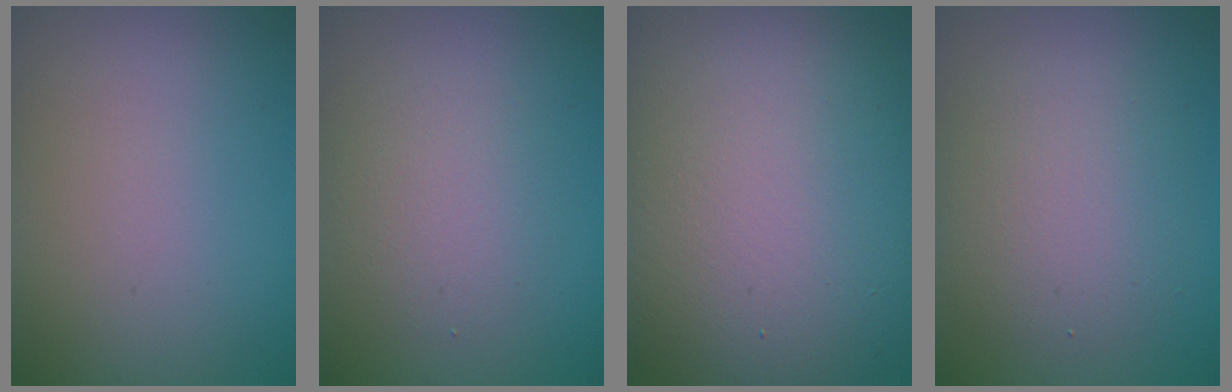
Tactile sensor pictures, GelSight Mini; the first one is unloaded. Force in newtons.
{"total": 2.9, "press": 2.9, "slide": 0.2}
{"total": 16.3, "press": 16.3, "slide": 1.0}
{"total": 4.5, "press": 4.5, "slide": 0.5}